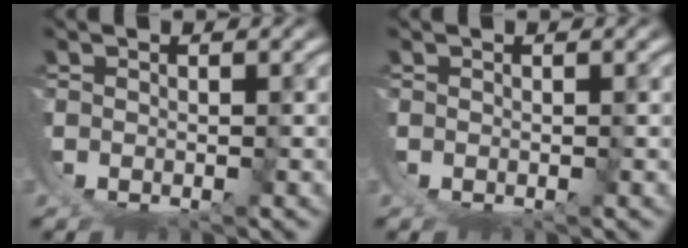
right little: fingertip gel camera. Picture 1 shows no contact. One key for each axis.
{"total": 0.0}